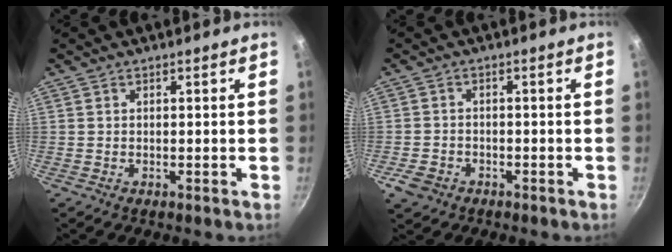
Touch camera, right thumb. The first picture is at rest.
{"total": 4.0, "force": [-2.1, 3.0, 1.6], "torque": [-0.035, 0.019, -0.033]}